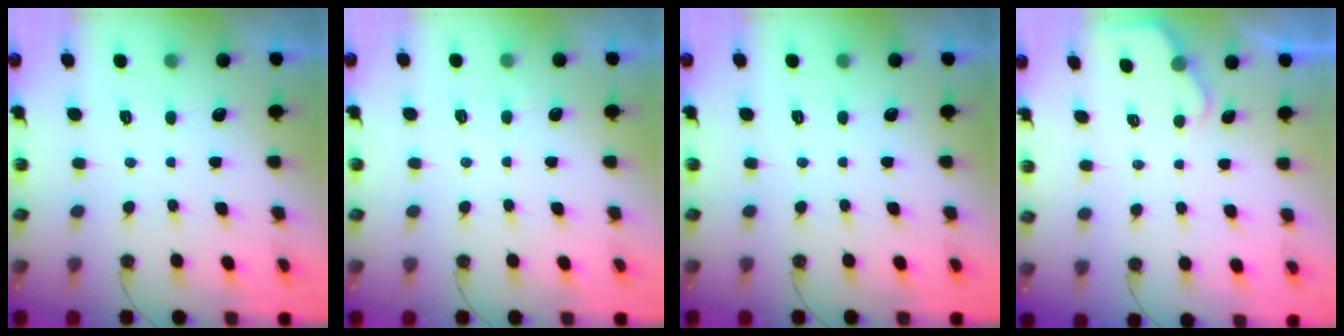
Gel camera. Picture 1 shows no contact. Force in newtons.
{"total": 1.9, "press": 1.9, "slide": 0.3}
{"total": 0.0}
{"total": 3.6, "press": 3.6, "slide": 0.4}